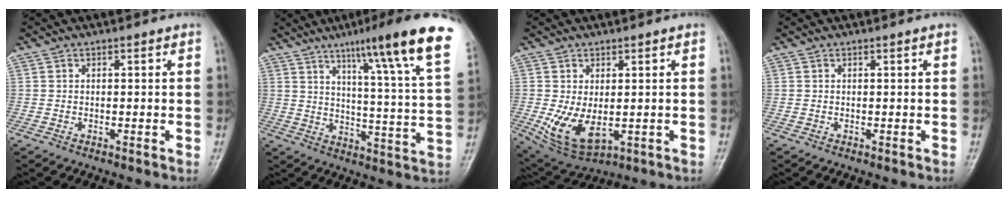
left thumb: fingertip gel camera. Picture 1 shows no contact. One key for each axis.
{"total": 20.9, "fx": 12.6, "fy": 1.5, "fz": 16.6, "tx": -0.215, "ty": -0.046, "tz": 0.170}
{"total": 8.9, "fx": -0.9, "fy": 5.1, "fz": 7.3, "tx": -0.130, "ty": -0.012, "tz": 0.006}
{"total": 0.0}